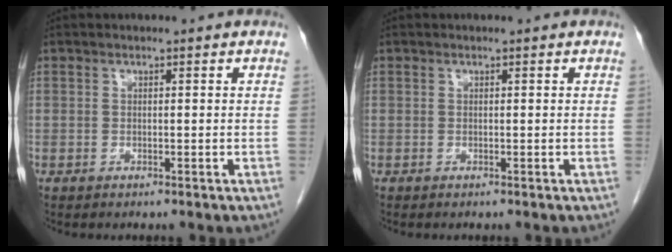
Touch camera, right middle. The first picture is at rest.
{"total": 0.0}